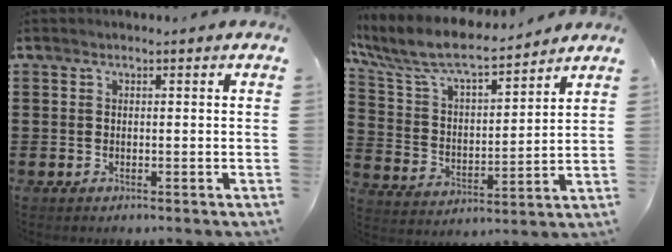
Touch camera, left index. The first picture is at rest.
{"total": 8.5, "force": [7.3, 1.6, 3.9], "torque": [-0.109, -0.044, 0.123]}